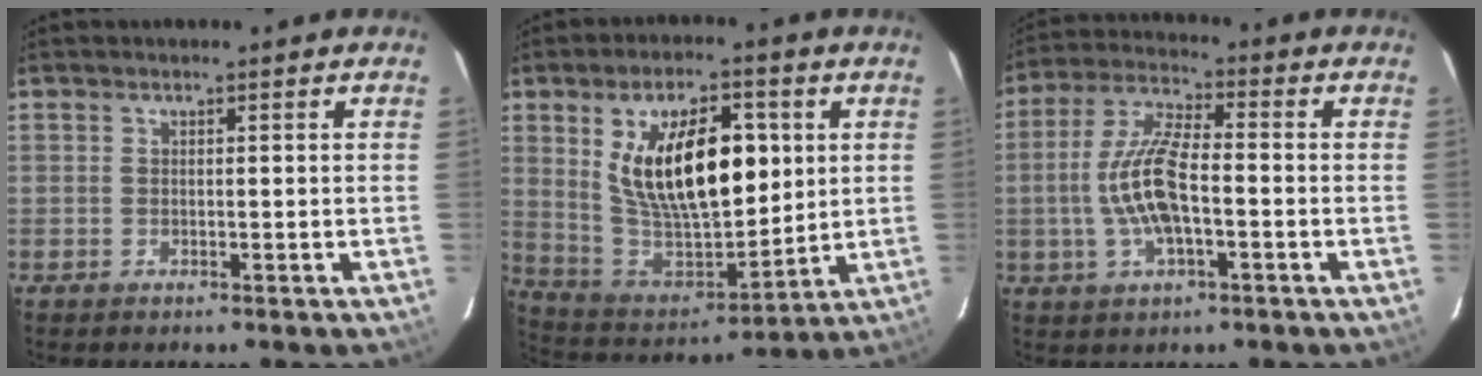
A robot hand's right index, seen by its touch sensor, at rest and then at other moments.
{"total": 20.6, "force": [5.3, 10.0, 17.2], "torque": [-0.304, 0.001, 0.111]}
{"total": 11.5, "force": [-2.3, 3.9, 10.6], "torque": [-0.223, 0.004, -0.043]}